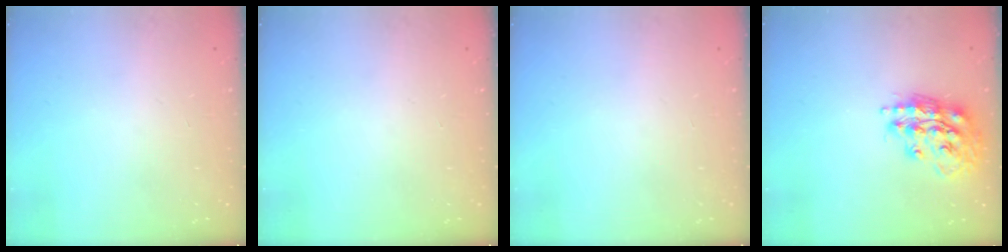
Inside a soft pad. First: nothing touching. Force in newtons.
{"total": 0.0}
{"total": 0.0}
{"total": 16.2, "press": 16.2, "slide": 1.5}